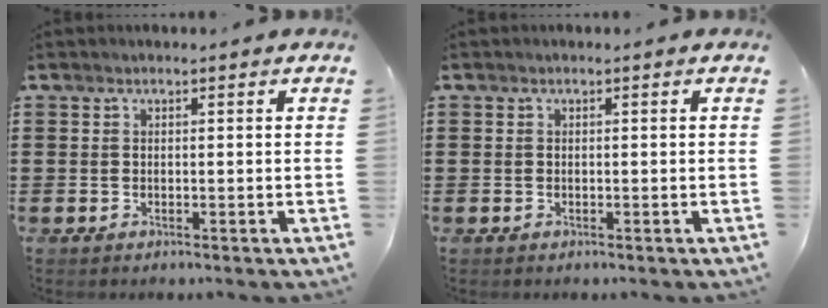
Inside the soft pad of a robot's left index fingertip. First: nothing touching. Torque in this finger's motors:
{"motor_torque": [-0.05, -0.05, 0.00, 0.00]}